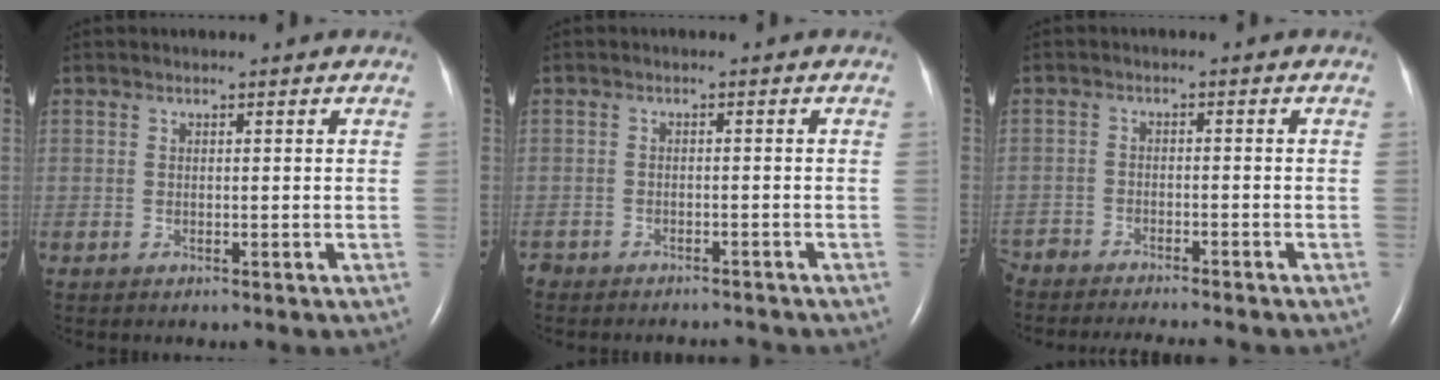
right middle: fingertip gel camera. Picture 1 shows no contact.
{"total": 5.5, "force": [-5.3, 1.2, 0.6], "torque": [-0.003, -0.008, -0.076]}
{"total": 12.2, "force": [-11.2, 1.7, 4.6], "torque": [-0.075, -0.020, -0.164]}